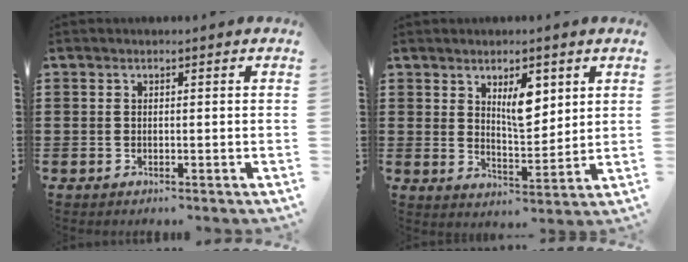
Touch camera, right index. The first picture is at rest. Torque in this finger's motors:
{"motor_torque": [0.14, 0.21, 0.26, 0.04]}